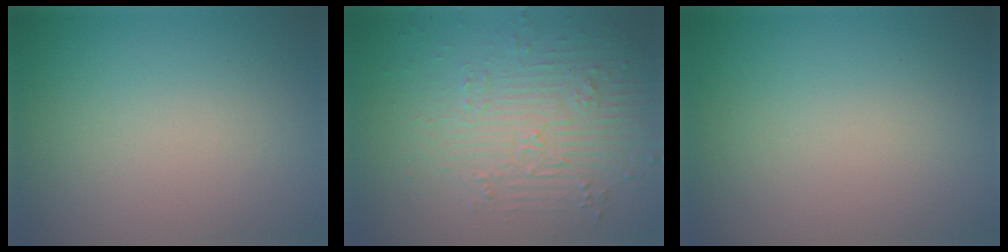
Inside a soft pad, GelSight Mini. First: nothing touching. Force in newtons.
{"total": 5.7, "press": 3.6, "slide": 4.4}
{"total": 0.0}